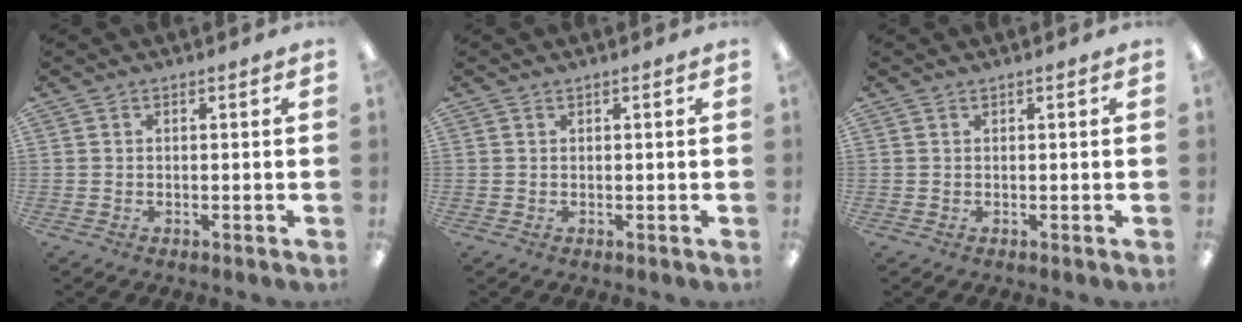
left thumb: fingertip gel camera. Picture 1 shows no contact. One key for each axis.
{"total": 0.0}
{"total": 0.0}